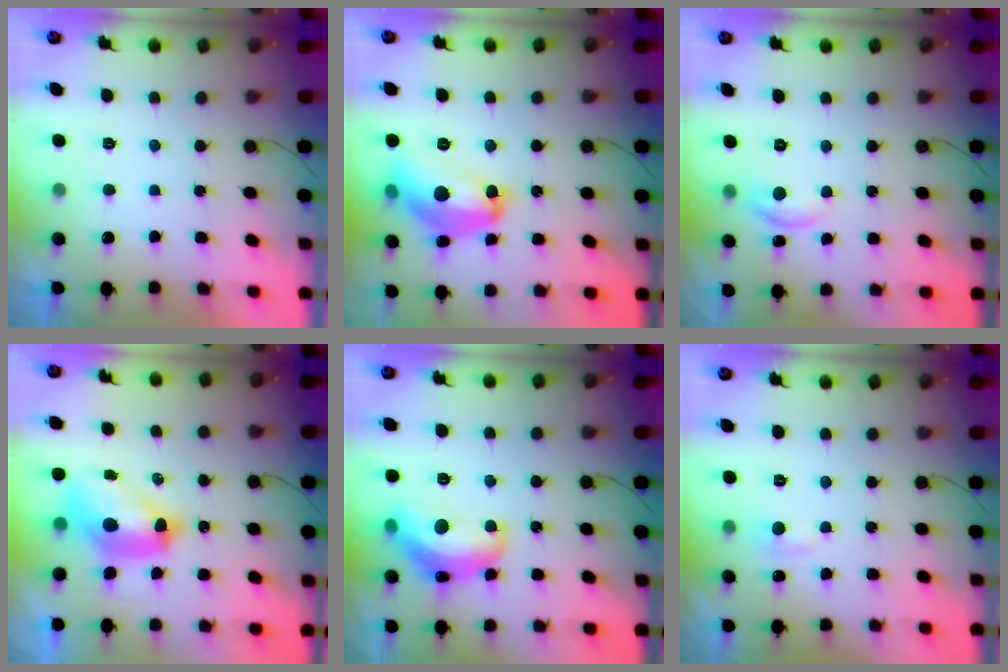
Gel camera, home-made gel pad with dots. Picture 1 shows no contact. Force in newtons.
{"total": 15.5, "press": 15.5, "slide": 0.8}
{"total": 5.6, "press": 5.6, "slide": 0.4}
{"total": 11.3, "press": 11.2, "slide": 1.1}
{"total": 15.3, "press": 15.3, "slide": 1.1}
{"total": 4.5, "press": 4.4, "slide": 0.5}